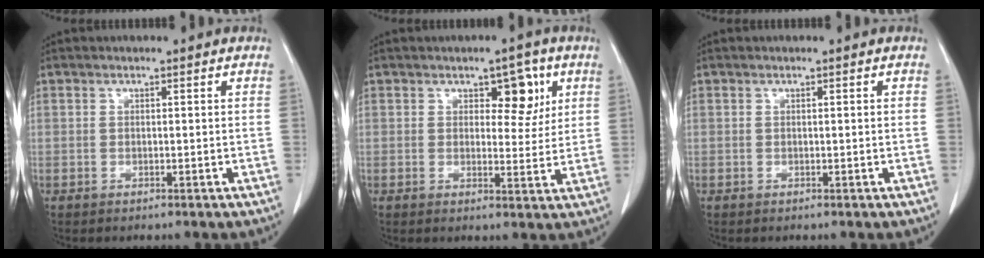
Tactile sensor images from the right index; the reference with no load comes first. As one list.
[{"total": 5.2, "force": [2.3, 2.8, 3.7], "torque": [-0.036, 0.006, 0.031]}, {"total": 0.0}]